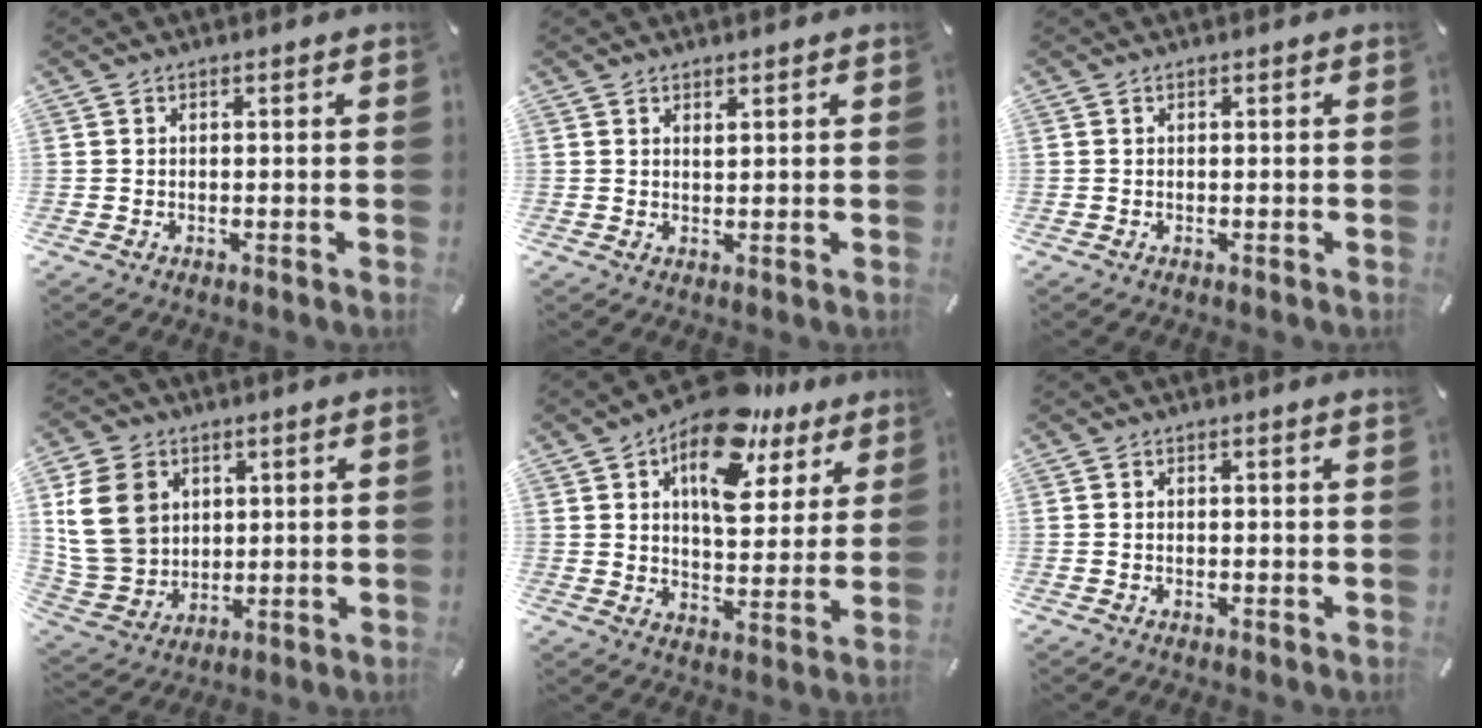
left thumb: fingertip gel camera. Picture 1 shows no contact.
{"total": 1.1, "force": [0.9, 0.4, 0.6], "torque": [-0.013, 0.000, 0.016]}
{"total": 0.0}
{"total": 14.4, "force": [4.1, 12.1, 6.7], "torque": [-0.168, -0.003, 0.080]}
{"total": 17.0, "force": [10.5, 8.8, 10.1], "torque": [-0.148, -0.058, 0.179]}
{"total": 0.7, "force": [0.2, 0.0, 0.6], "torque": [-0.011, -0.001, 0.004]}